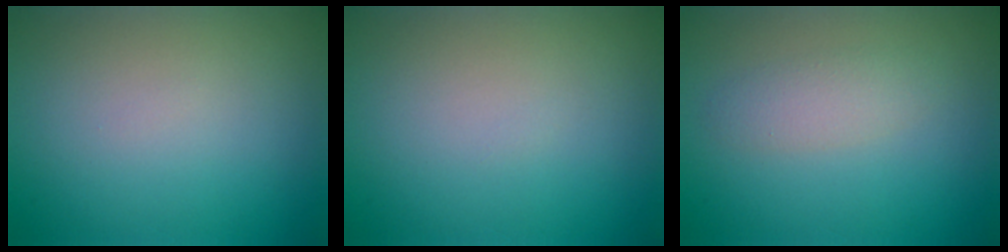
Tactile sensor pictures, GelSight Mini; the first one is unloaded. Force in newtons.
{"total": 0.0}
{"total": 2.0, "press": 2.0, "slide": 0.1}